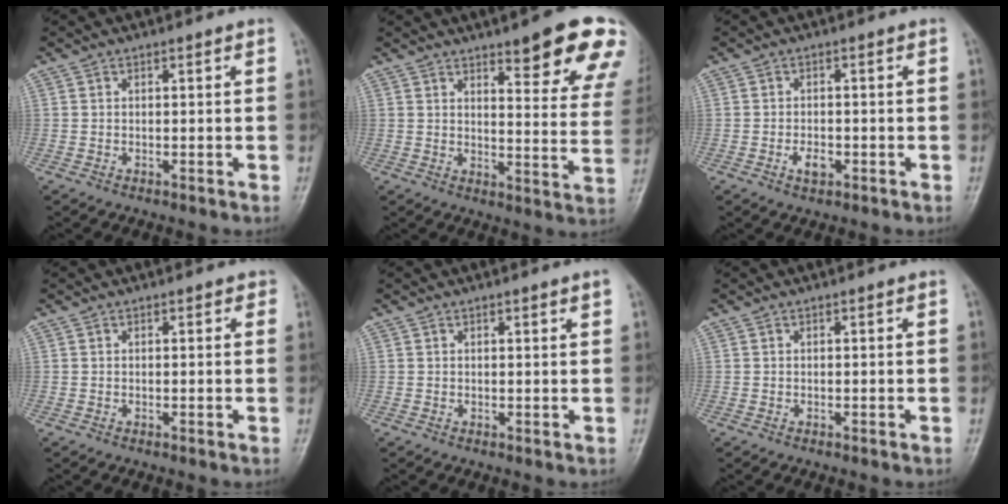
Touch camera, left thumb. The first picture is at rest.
{"total": 16.8, "force": [10.7, 3.7, 12.4], "torque": [-0.122, -0.058, 0.130]}
{"total": 2.7, "force": [-1.1, 1.6, 1.9], "torque": [-0.030, 0.003, -0.016]}
{"total": 0.9, "force": [0.5, 0.6, 0.5], "torque": [0.001, -0.001, 0.001]}
{"total": 1.4, "force": [0.9, 0.0, 1.0], "torque": [-0.013, -0.003, 0.012]}
{"total": 0.0}